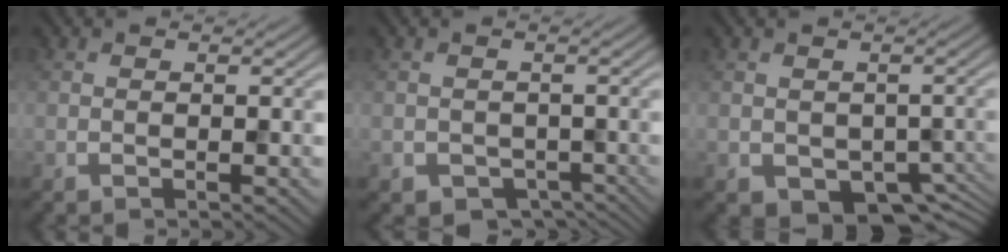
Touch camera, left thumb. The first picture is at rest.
{"total": 2.6, "force": [-1.7, 2.0, 0.4], "torque": [-0.006, -0.024, -0.016]}
{"total": 4.9, "force": [-2.7, 3.1, 2.7], "torque": [-0.034, -0.024, -0.026]}